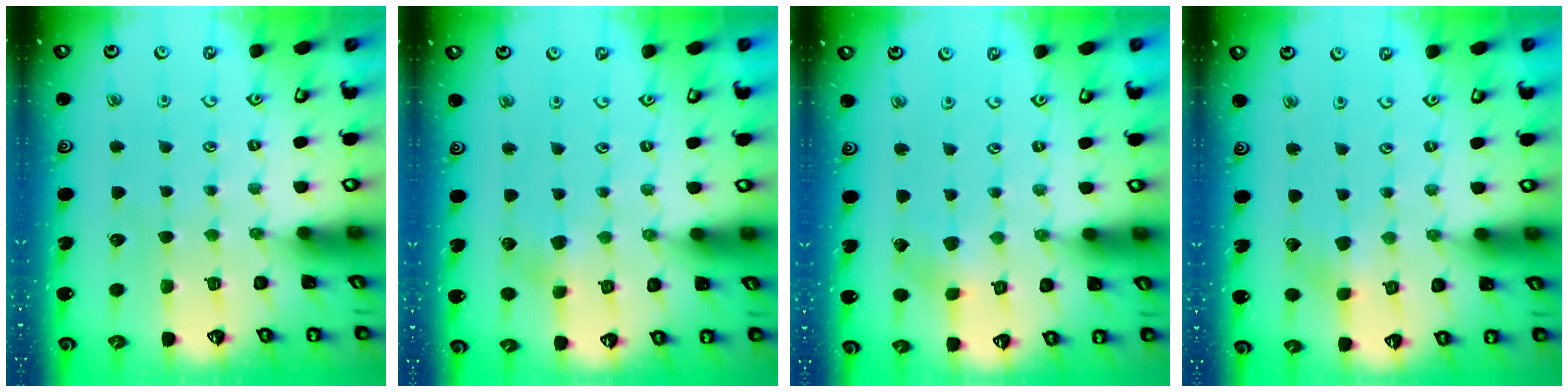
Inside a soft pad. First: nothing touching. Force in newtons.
{"total": 3.1, "press": 3.0, "slide": 0.5}
{"total": 1.8, "press": 1.8, "slide": 0.1}
{"total": 3.0, "press": 3.0, "slide": 0.4}